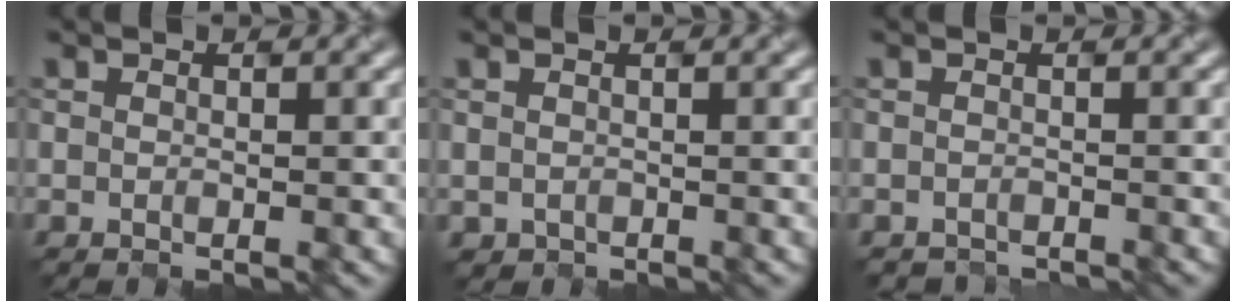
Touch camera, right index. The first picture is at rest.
{"total": 0.6, "force": [0.0, 0.1, -0.6], "torque": [0.008, -0.003, 0.006]}
{"total": 1.0, "force": [-0.7, -0.2, -0.7], "torque": [0.010, -0.009, -0.021]}